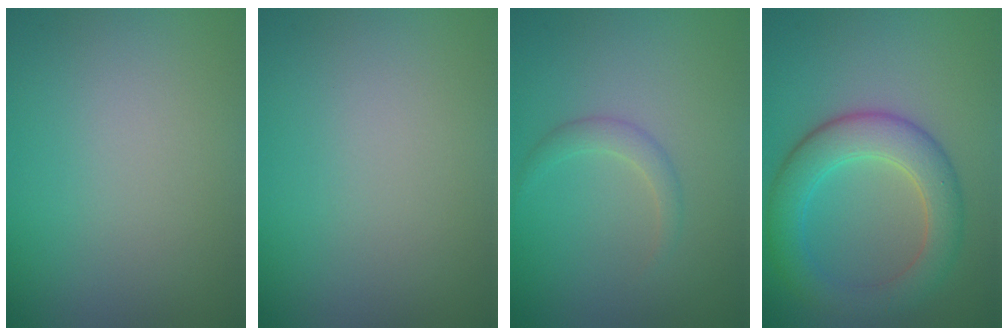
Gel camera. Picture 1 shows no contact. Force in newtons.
{"total": 0.0}
{"total": 1.4, "press": 1.4, "slide": 0.1}
{"total": 5.6, "press": 5.6, "slide": 0.1}